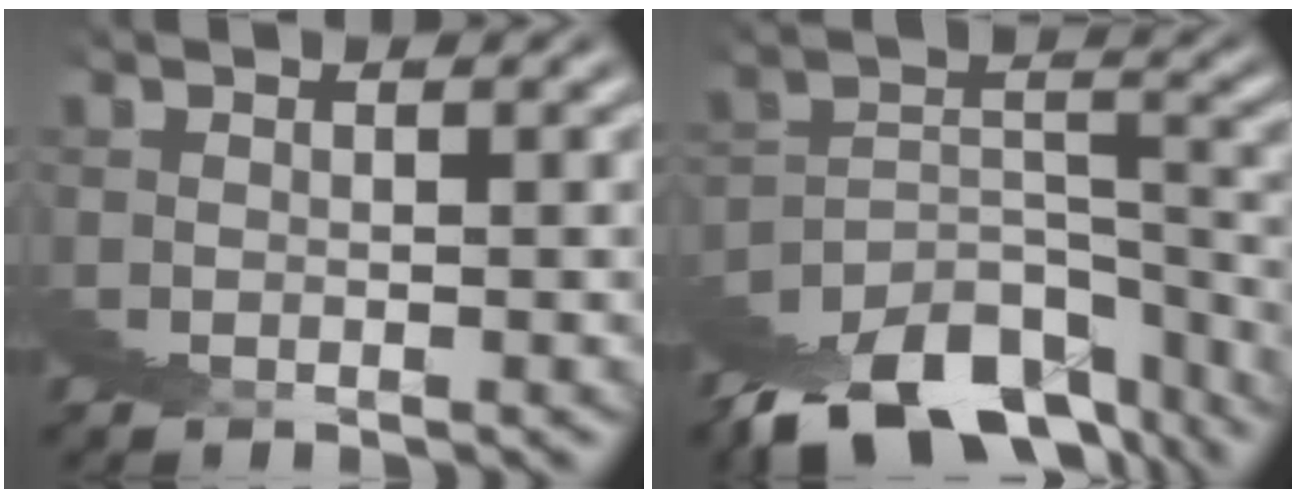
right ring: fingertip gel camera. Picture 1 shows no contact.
{"total": 9.6, "force": [-9.6, -0.3, 0.9], "torque": [0.001, -0.010, -0.145]}